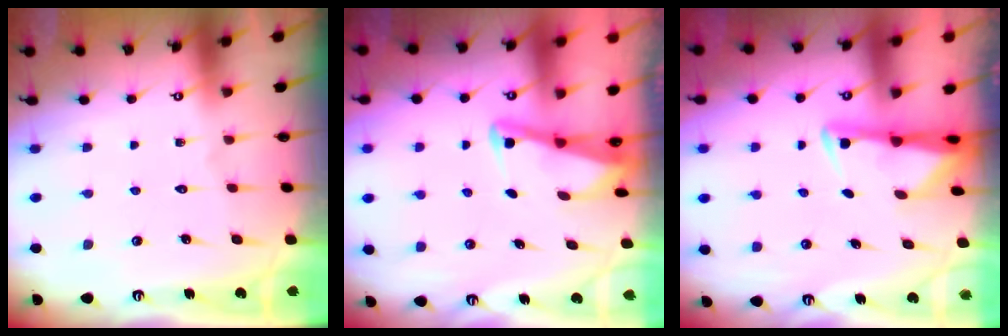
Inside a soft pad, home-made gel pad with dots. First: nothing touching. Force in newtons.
{"total": 3.0, "press": 2.9, "slide": 0.4}
{"total": 3.0, "press": 2.9, "slide": 0.5}